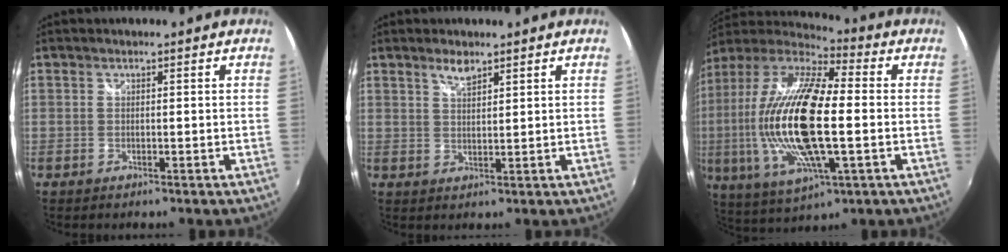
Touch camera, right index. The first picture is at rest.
{"total": 2.8, "force": [2.2, 0.9, 1.6], "torque": [-0.027, 0.002, 0.039]}
{"total": 24.0, "force": [-0.9, 7.7, 22.8], "torque": [-0.438, -0.013, -0.025]}